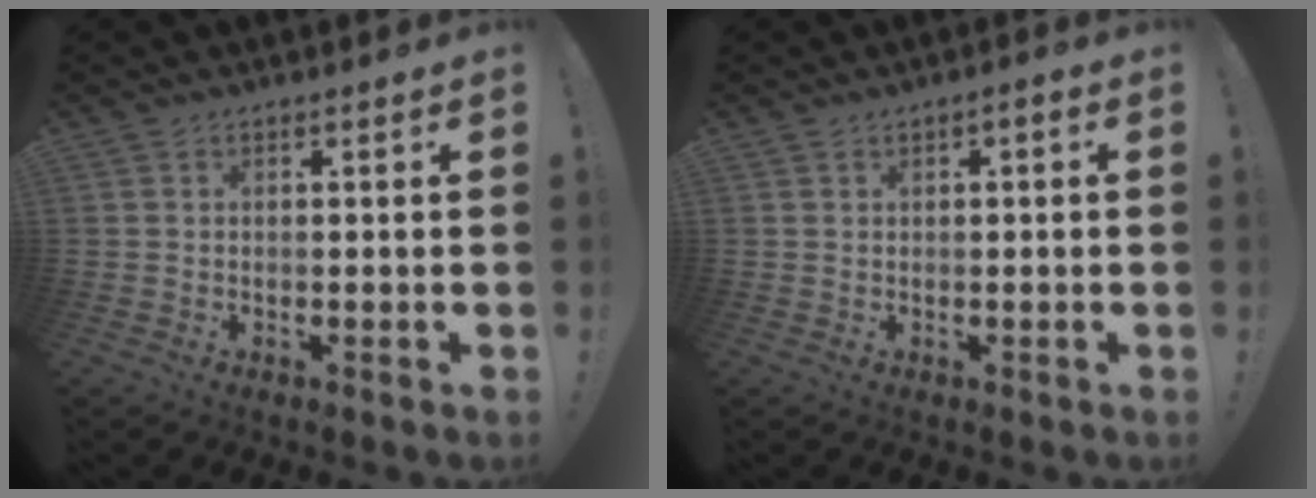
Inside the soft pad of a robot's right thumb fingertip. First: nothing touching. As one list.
[{"total": 1.3, "force": [-0.3, 0.8, 1.0], "torque": [-0.018, 0.006, -0.006]}]